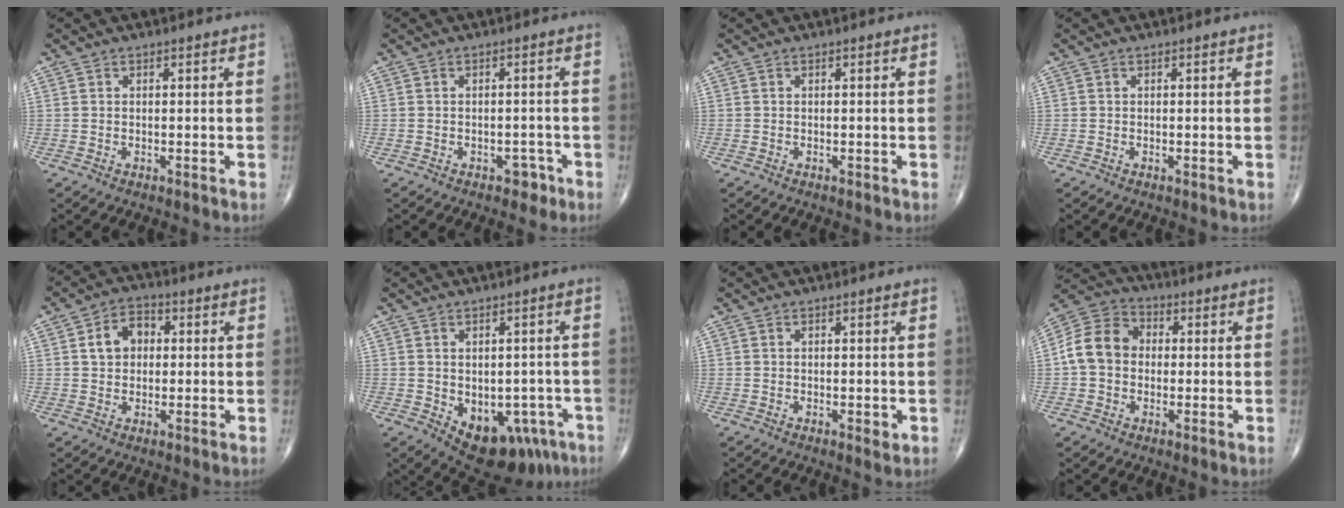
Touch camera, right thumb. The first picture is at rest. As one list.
[{"total": 2.2, "force": [-1.4, 1.4, 0.9], "torque": [0.002, 0.011, -0.016]}, {"total": 0.0}, {"total": 0.0}, {"total": 6.8, "force": [1.1, 5.2, 4.3], "torque": [-0.057, 0.014, 0.012]}, {"total": 13.0, "force": [-5.4, 8.3, 8.5], "torque": [-0.077, 0.018, -0.056]}, {"total": 1.5, "force": [-0.2, 0.6, 1.3], "torque": [-0.012, -0.004, -0.002]}, {"total": 10.4, "force": [0.0, 8.5, 6.1], "torque": [-0.100, 0.031, -0.012]}]